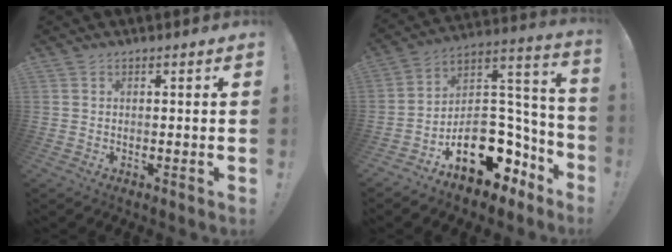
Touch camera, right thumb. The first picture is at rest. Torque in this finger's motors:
{"motor_torque": [1.65, -0.31, 1.59, -1.19, 0.10]}